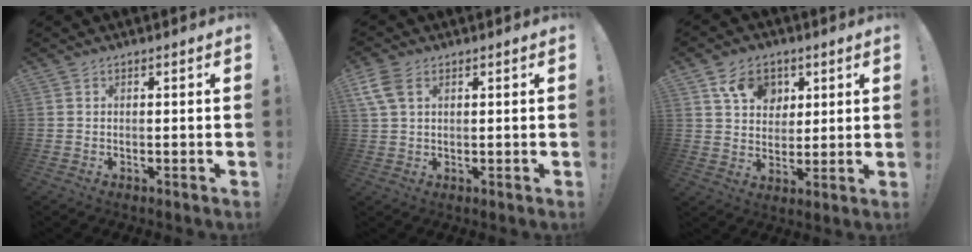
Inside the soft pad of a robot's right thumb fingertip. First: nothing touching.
{"total": 5.8, "force": [2.6, 3.5, 3.9], "torque": [-0.082, -0.001, 0.052]}
{"total": 11.1, "force": [5.3, 8.4, 5.0], "torque": [-0.078, -0.014, 0.102]}